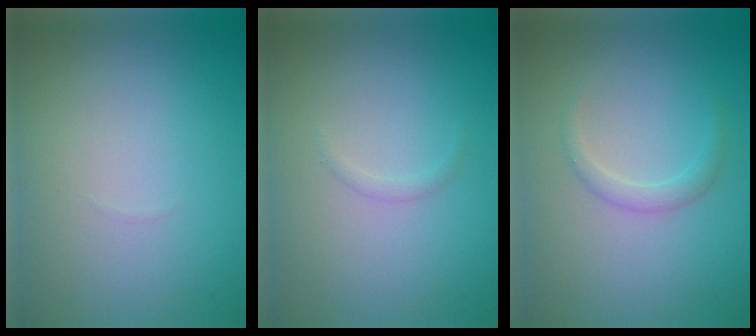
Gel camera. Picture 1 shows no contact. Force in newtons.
{"total": 0.5, "press": 0.5, "slide": 0.0}
{"total": 1.3, "press": 1.3, "slide": 0.0}